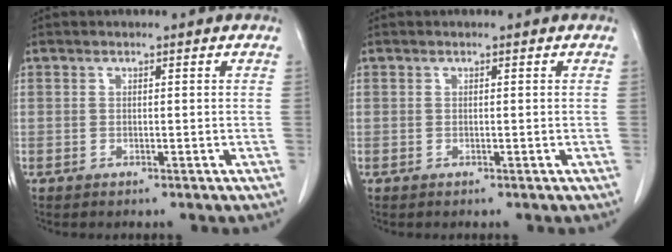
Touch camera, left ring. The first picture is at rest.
{"total": 0.0}